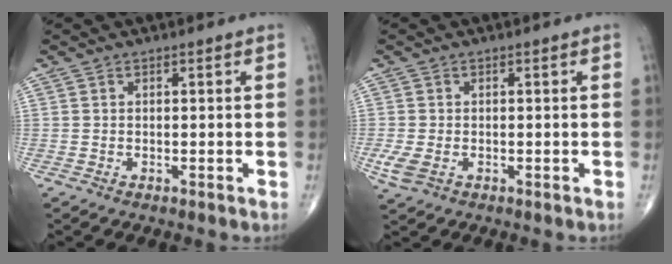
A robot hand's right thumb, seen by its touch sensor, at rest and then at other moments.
{"total": 3.3, "force": [-0.9, 2.2, 2.4], "torque": [-0.064, -0.003, -0.012]}